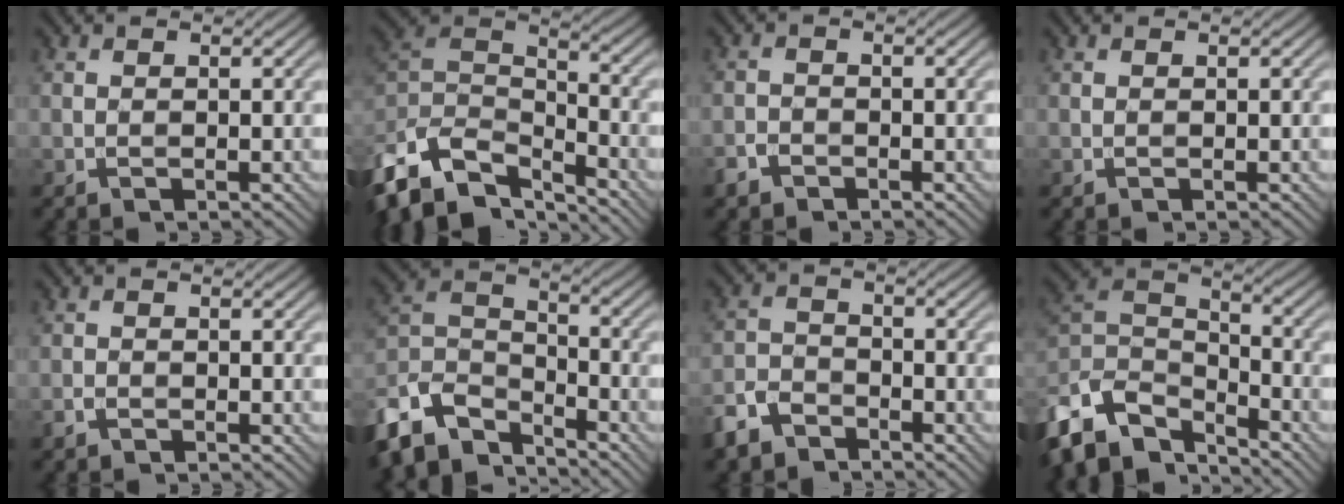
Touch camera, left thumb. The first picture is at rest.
{"total": 12.8, "force": [-8.7, 6.5, 6.8], "torque": [-0.180, -0.006, -0.159]}
{"total": 2.1, "force": [-1.6, 1.3, 0.6], "torque": [-0.015, -0.003, -0.039]}
{"total": 0.0}
{"total": 1.2, "force": [-0.8, 0.7, 0.5], "torque": [-0.012, -0.002, -0.018]}
{"total": 11.3, "force": [-8.7, 5.1, 5.1], "torque": [-0.119, -0.003, -0.181]}
{"total": 5.7, "force": [-4.4, 2.9, 2.0], "torque": [-0.048, -0.006, -0.102]}
{"total": 12.3, "force": [-8.7, 6.2, 6.1], "torque": [-0.160, -0.006, -0.167]}